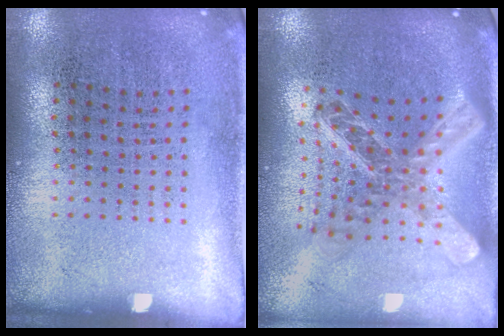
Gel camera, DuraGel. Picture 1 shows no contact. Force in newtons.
{"total": 2.5, "press": 1.9, "slide": 1.5}